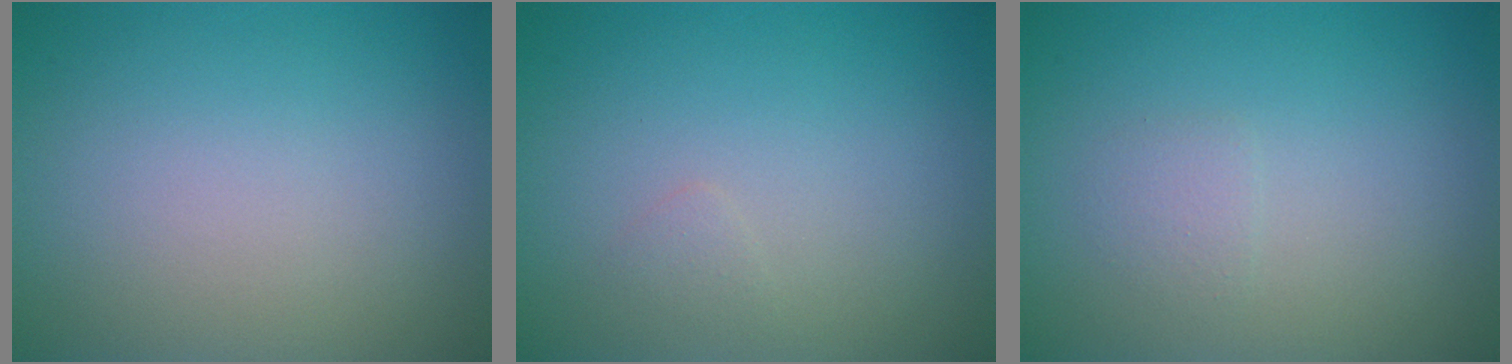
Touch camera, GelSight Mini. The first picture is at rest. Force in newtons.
{"total": 0.6, "press": 0.6, "slide": 0.0}
{"total": 0.9, "press": 0.9, "slide": 0.1}